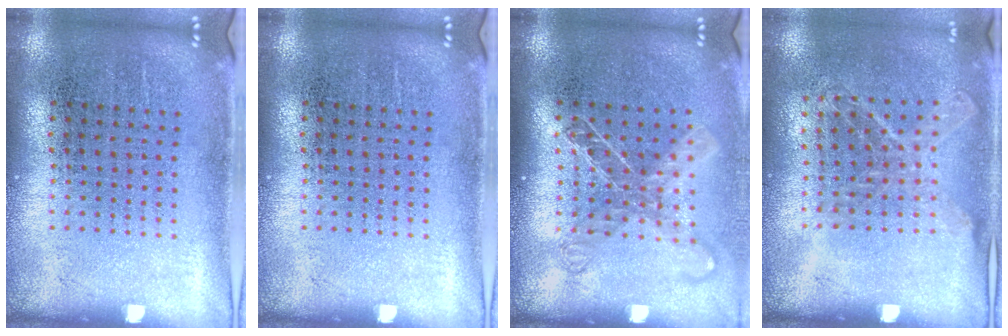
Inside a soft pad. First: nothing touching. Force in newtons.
{"total": 0.0}
{"total": 1.4, "press": 1.2, "slide": 0.8}
{"total": 1.1, "press": 1.0, "slide": 0.4}